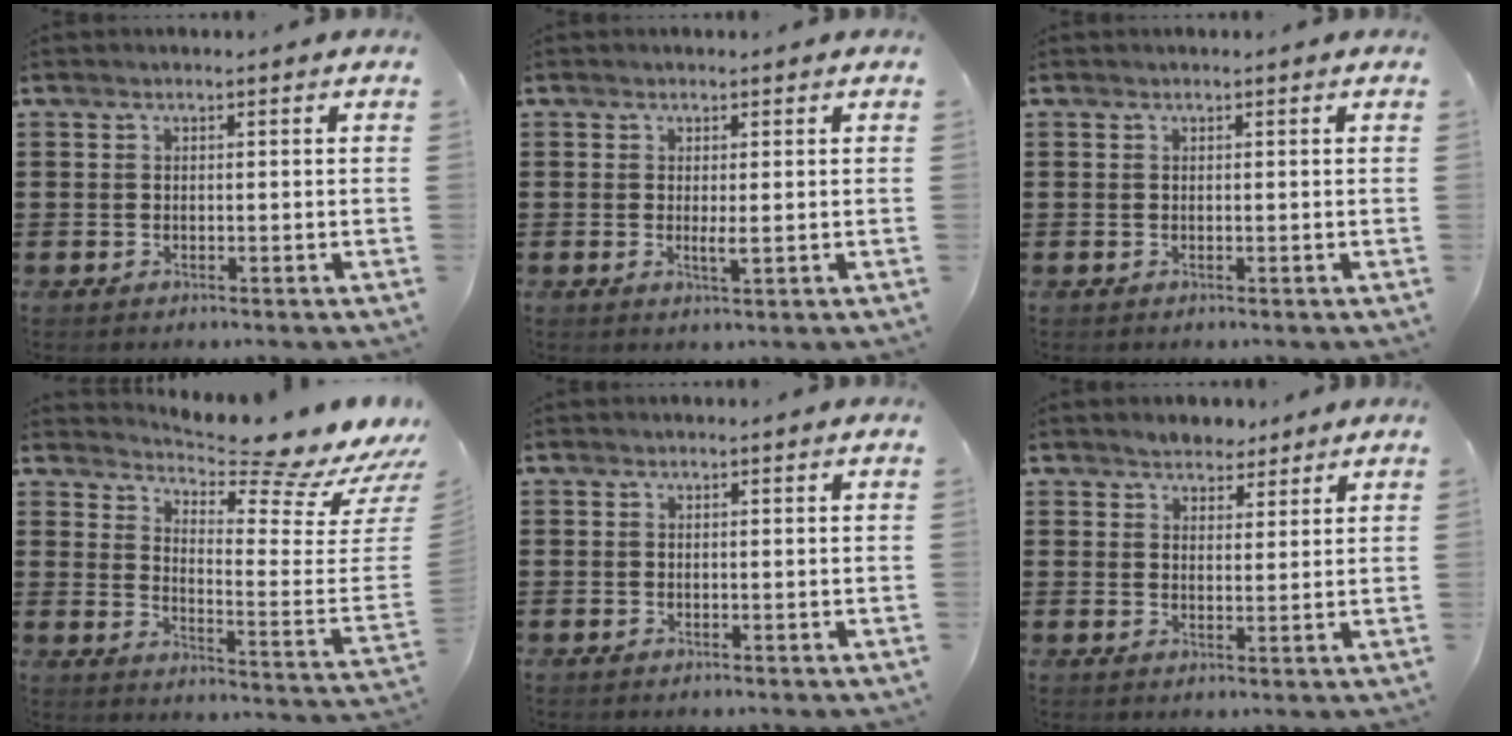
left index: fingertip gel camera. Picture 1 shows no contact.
{"total": 1.9, "force": [0.2, 0.2, 1.9], "torque": [-0.036, -0.004, 0.005]}
{"total": 0.0}
{"total": 7.0, "force": [6.0, 0.4, 3.6], "torque": [-0.067, -0.073, 0.095]}
{"total": 0.0}
{"total": 3.2, "force": [2.9, 1.2, 0.0], "torque": [-0.008, 0.004, 0.057]}